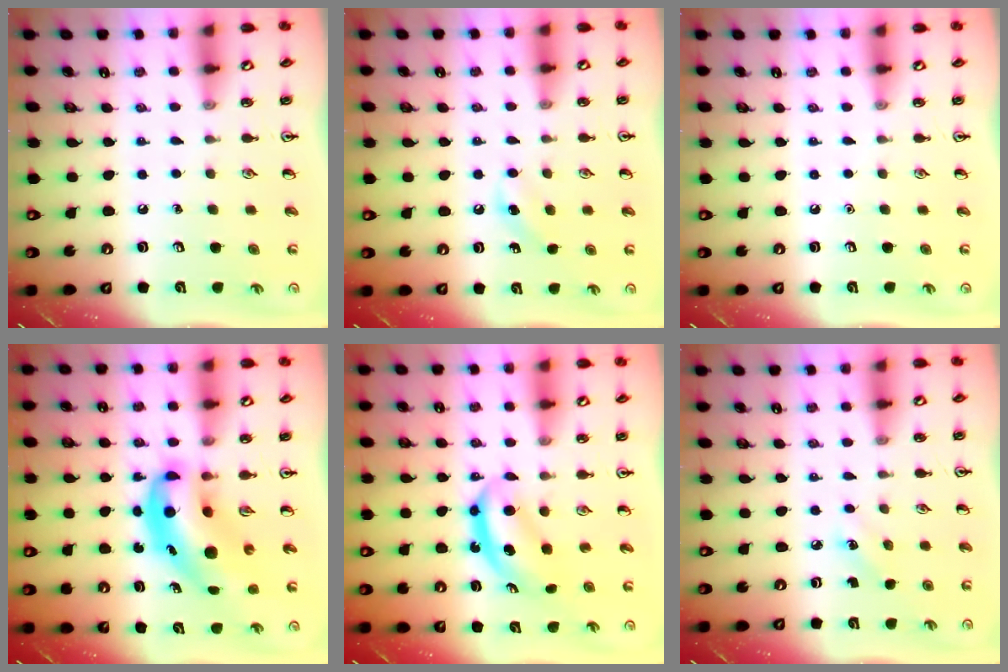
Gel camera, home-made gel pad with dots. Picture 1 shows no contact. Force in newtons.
{"total": 5.7, "press": 5.4, "slide": 1.9}
{"total": 0.0}
{"total": 10.1, "press": 9.7, "slide": 3.0}
{"total": 5.9, "press": 5.8, "slide": 0.8}
{"total": 2.3, "press": 2.2, "slide": 0.8}